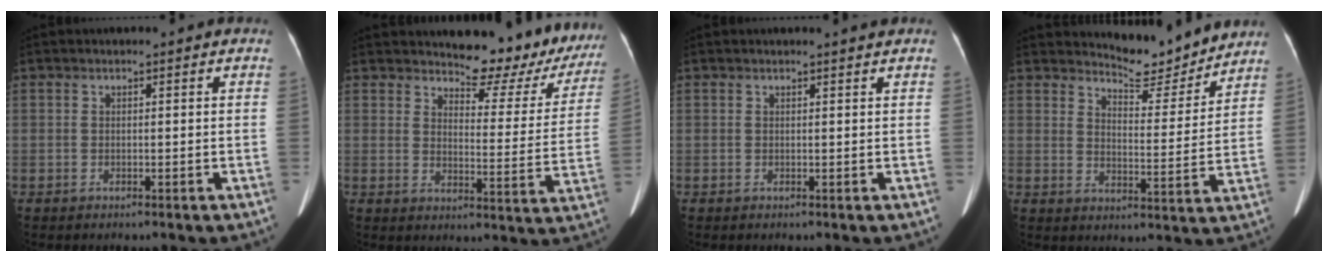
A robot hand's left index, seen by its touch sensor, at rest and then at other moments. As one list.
[{"total": 14.3, "force": [13.0, 4.2, 4.1], "torque": [-0.032, -0.038, 0.138]}, {"total": 1.1, "force": [1.0, -0.3, 0.3], "torque": [-0.013, -0.006, 0.015]}, {"total": 8.9, "force": [8.7, 1.3, 1.1], "torque": [-0.020, -0.016, 0.122]}]